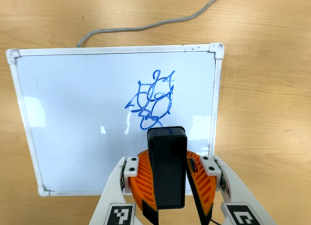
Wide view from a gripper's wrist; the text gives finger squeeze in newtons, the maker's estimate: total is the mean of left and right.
{"total": 10.1, "left": 10.4, "right": 9.8}